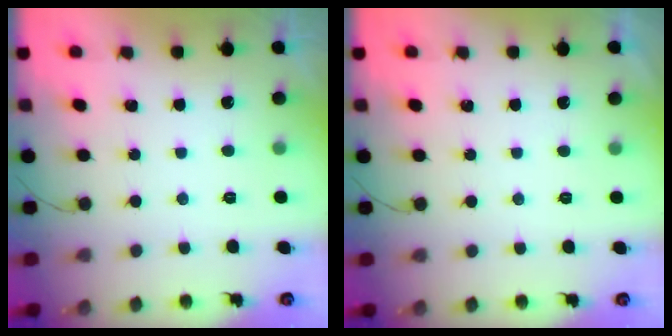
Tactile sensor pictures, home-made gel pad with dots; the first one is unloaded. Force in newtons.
{"total": 1.1, "press": 1.1, "slide": 0.1}